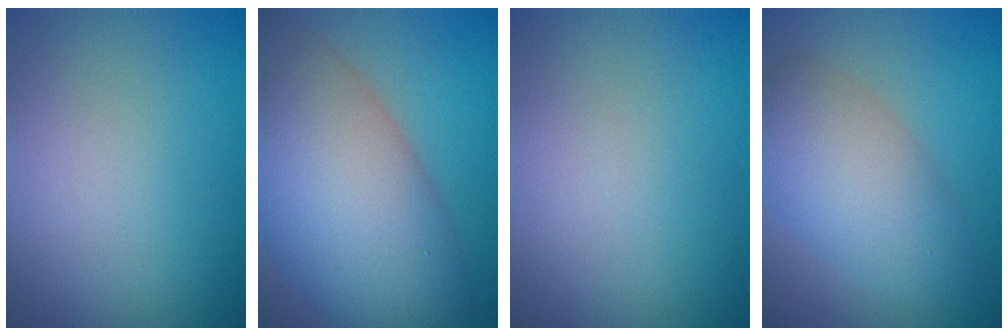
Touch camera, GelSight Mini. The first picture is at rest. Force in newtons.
{"total": 13.2, "press": 13.2, "slide": 0.6}
{"total": 0.0}
{"total": 6.0, "press": 6.0, "slide": 0.1}